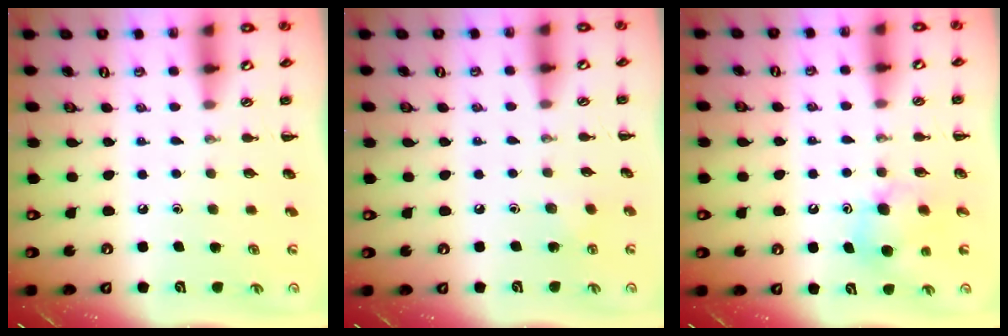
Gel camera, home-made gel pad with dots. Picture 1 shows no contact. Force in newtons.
{"total": 3.5, "press": 3.4, "slide": 0.9}
{"total": 7.1, "press": 7.1, "slide": 0.5}